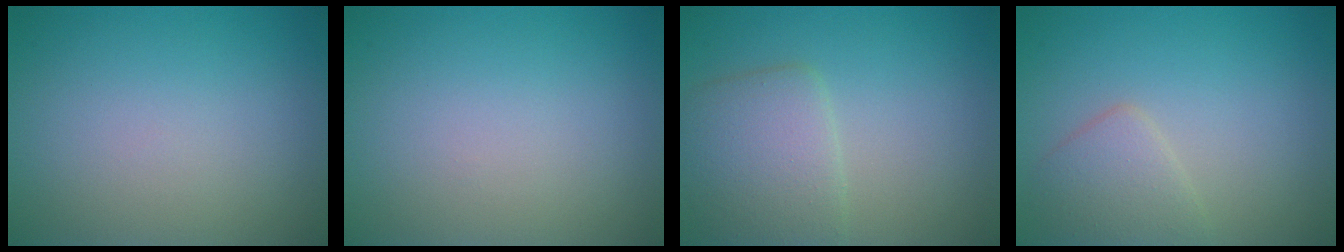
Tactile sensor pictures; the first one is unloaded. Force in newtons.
{"total": 0.0}
{"total": 4.2, "press": 4.2, "slide": 0.1}
{"total": 2.5, "press": 2.5, "slide": 0.2}